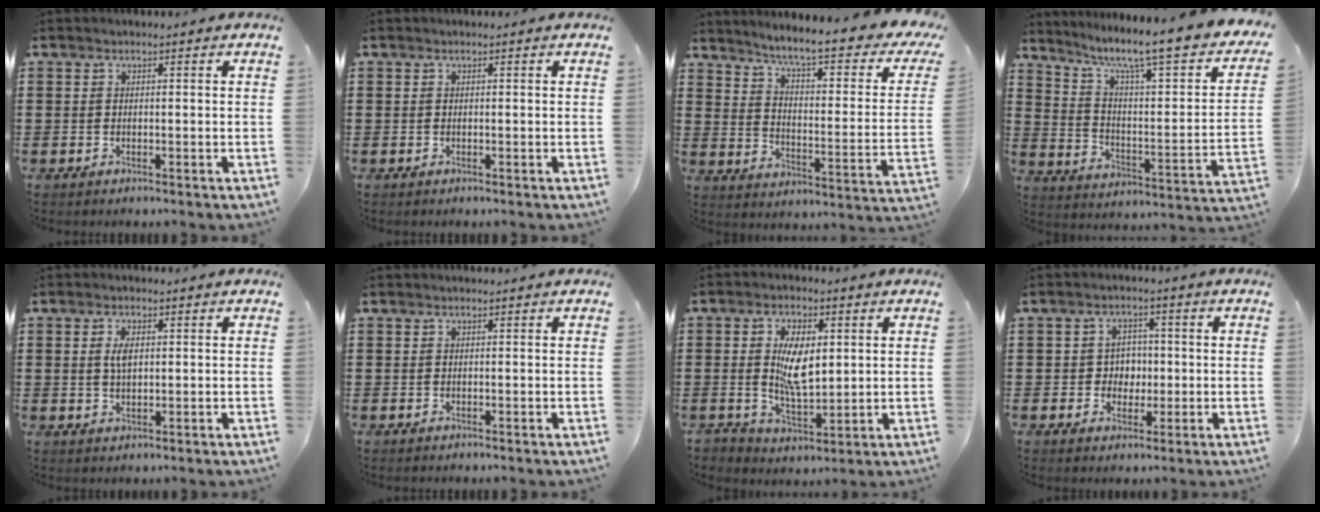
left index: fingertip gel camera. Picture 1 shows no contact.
{"total": 0.0}
{"total": 6.5, "force": [4.9, -0.3, 4.2], "torque": [-0.095, -0.044, 0.072]}
{"total": 8.4, "force": [6.3, 0.6, 5.4], "torque": [-0.116, -0.055, 0.092]}
{"total": 2.8, "force": [0.7, 1.1, 2.5], "torque": [-0.053, 0.007, 0.010]}
{"total": 0.0}
{"total": 7.2, "force": [1.0, 3.8, 6.0], "torque": [-0.104, 0.005, 0.014]}
{"total": 3.8, "force": [-0.2, 3.4, 1.6], "torque": [-0.036, 0.004, -0.010]}